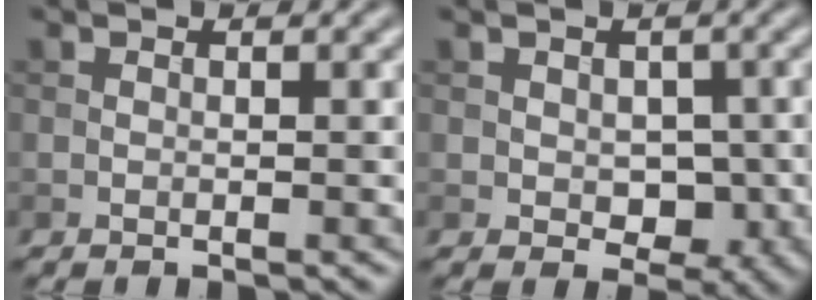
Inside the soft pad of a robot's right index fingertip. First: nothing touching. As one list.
[{"total": 3.7, "force": [-0.2, 2.7, 2.5], "torque": [-0.028, -0.011, 0.001]}]